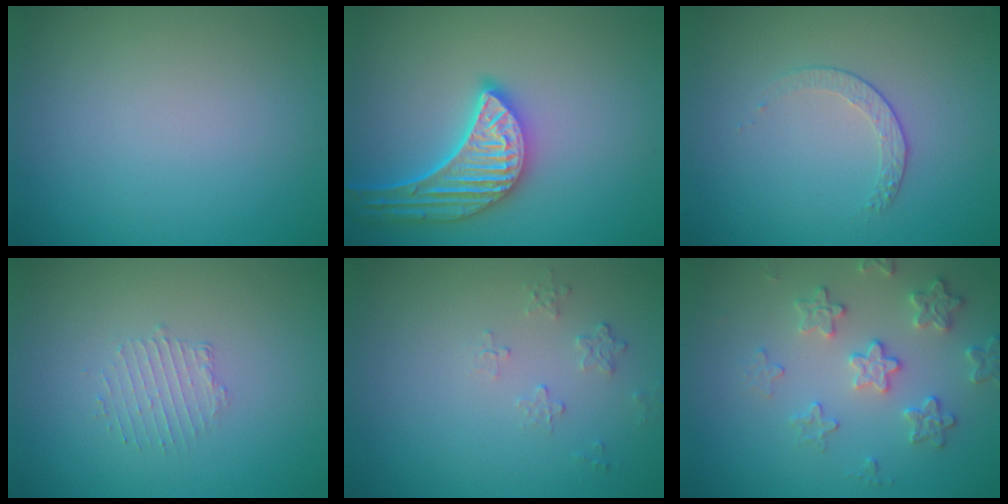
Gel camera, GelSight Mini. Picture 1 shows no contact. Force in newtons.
{"total": 5.2, "press": 4.7, "slide": 2.2}
{"total": 1.5, "press": 0.9, "slide": 1.2}
{"total": 1.3, "press": 0.7, "slide": 1.1}
{"total": 1.2, "press": 0.8, "slide": 0.9}
{"total": 3.1, "press": 3.1, "slide": 0.4}